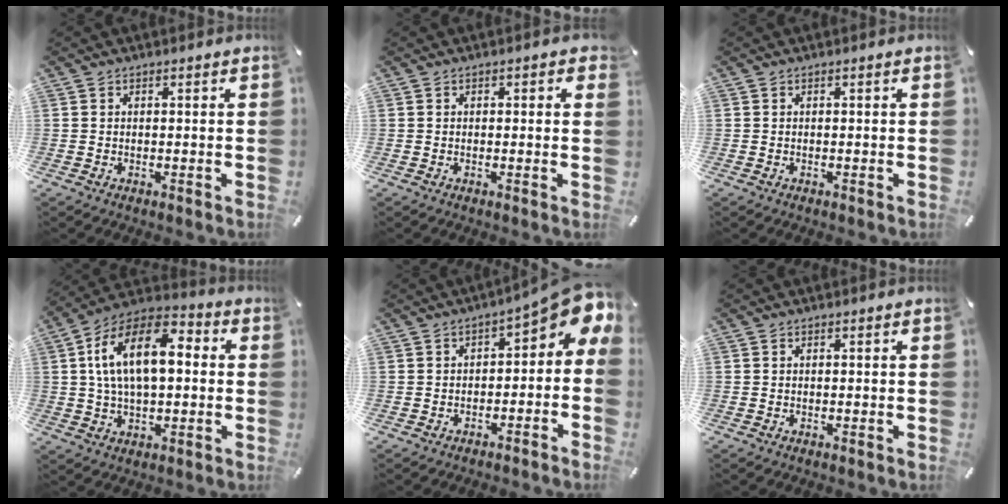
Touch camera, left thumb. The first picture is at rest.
{"total": 0.8, "force": [0.2, 0.5, 0.6], "torque": [0.005, -0.002, -0.001]}
{"total": 0.0}
{"total": 16.0, "force": [2.9, 9.0, 12.9], "torque": [-0.253, 0.004, 0.048]}
{"total": 8.5, "force": [2.8, 4.0, 6.9], "torque": [-0.081, -0.029, 0.045]}
{"total": 0.0}